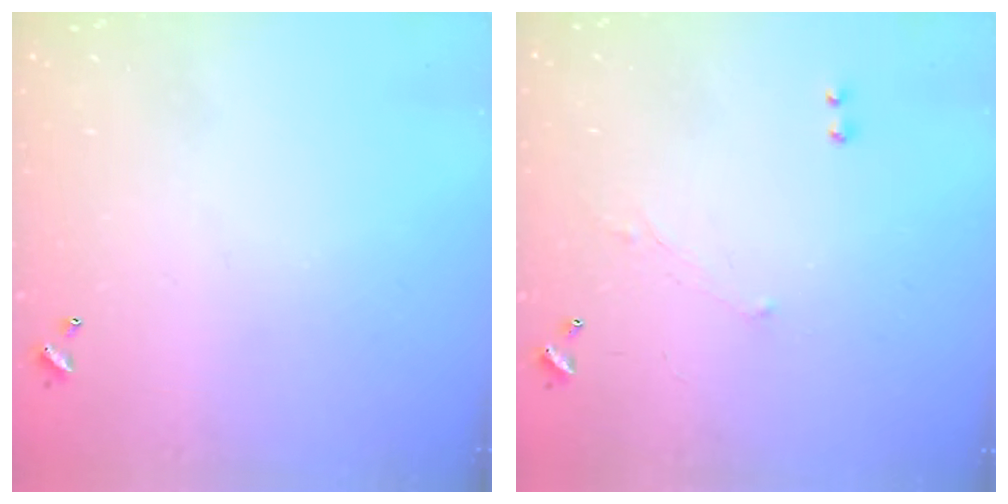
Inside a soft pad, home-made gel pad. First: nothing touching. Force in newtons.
{"total": 1.2, "press": 0.8, "slide": 0.9}